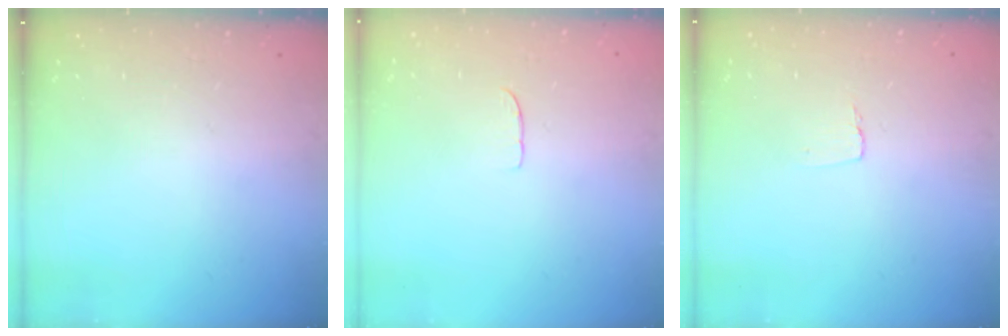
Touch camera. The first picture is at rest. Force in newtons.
{"total": 3.1, "press": 3.1, "slide": 0.2}
{"total": 3.1, "press": 3.1, "slide": 0.3}